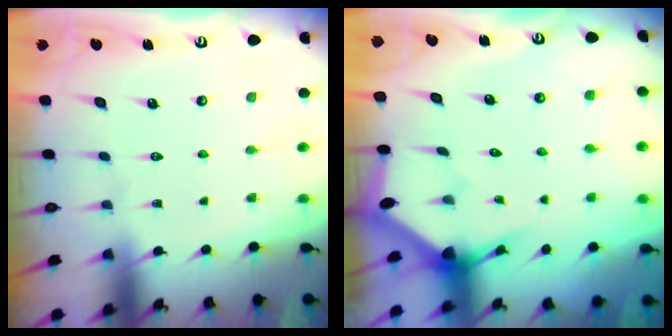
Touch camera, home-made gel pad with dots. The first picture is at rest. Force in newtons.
{"total": 2.9, "press": 2.9, "slide": 0.2}